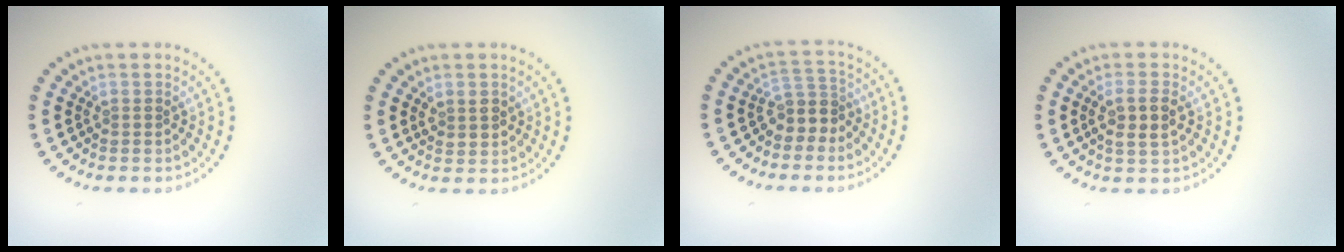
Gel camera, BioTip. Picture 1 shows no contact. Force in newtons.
{"total": 1.6, "press": 1.5, "slide": 0.6}
{"total": 2.7, "press": 2.1, "slide": 1.7}
{"total": 2.6, "press": 2.4, "slide": 0.9}